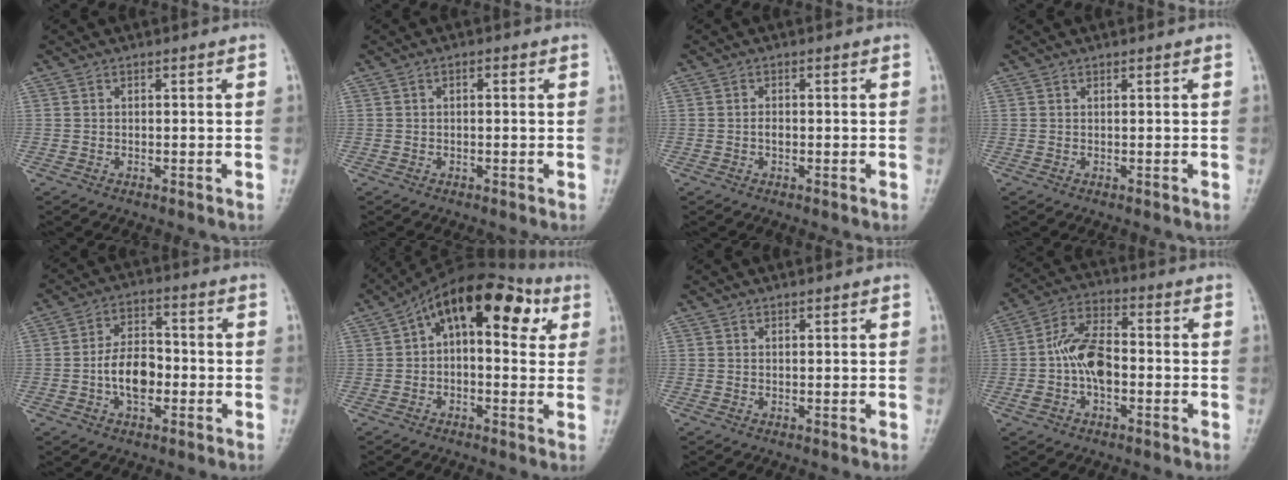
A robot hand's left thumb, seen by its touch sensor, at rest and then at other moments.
{"total": 1.2, "force": [0.3, 0.7, 0.9], "torque": [-0.010, 0.003, 0.002]}
{"total": 0.9, "force": [-0.2, 0.6, 0.7], "torque": [-0.007, 0.001, -0.005]}
{"total": 0.0}
{"total": 8.2, "force": [-1.9, 5.0, 6.2], "torque": [-0.090, 0.019, -0.042]}
{"total": 15.4, "force": [4.6, 8.2, 12.2], "torque": [-0.141, 0.035, 0.058]}
{"total": 0.6, "force": [0.5, 0.2, 0.1], "torque": [-0.003, -0.004, 0.009]}
{"total": 10.2, "force": [-1.2, 5.8, 8.3], "torque": [-0.149, 0.031, -0.031]}